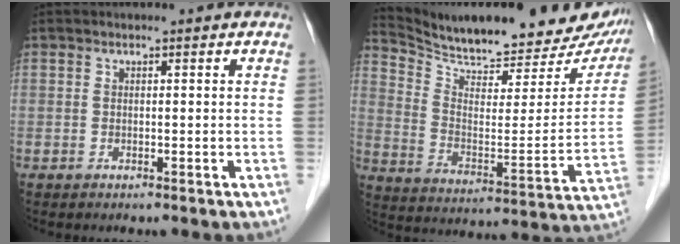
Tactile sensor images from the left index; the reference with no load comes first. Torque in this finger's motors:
{"motor_torque": [-0.94, -1.19, 0.14, 0.01]}